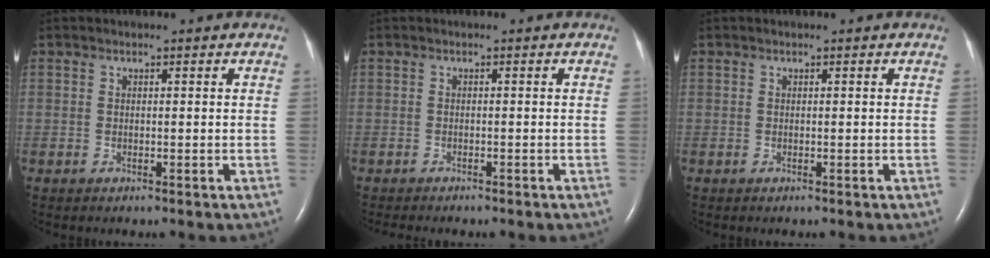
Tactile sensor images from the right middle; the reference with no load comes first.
{"total": 3.2, "force": [-2.8, 0.6, 1.5], "torque": [-0.025, -0.006, -0.030]}
{"total": 0.0}